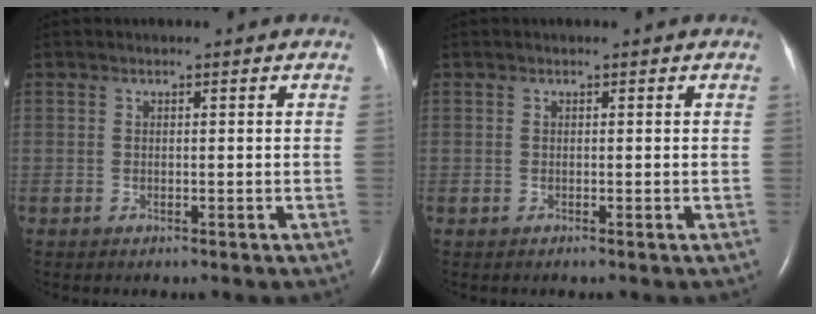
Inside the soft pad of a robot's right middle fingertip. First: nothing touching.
{"total": 0.0}